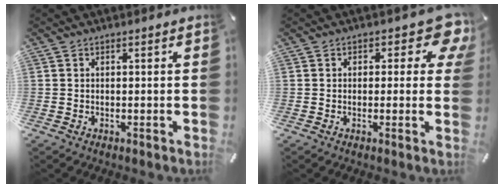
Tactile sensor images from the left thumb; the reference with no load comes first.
{"total": 6.8, "force": [2.9, 4.0, 4.7], "torque": [-0.041, -0.016, 0.044]}